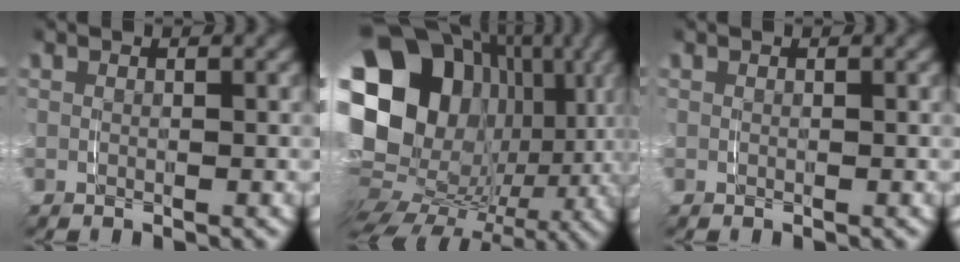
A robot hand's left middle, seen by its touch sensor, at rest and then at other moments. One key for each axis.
{"total": 24.6, "fx": 3.1, "fy": 18.6, "fz": 15.9, "tx": -0.297, "ty": -0.034, "tz": 0.046}
{"total": 0.0}